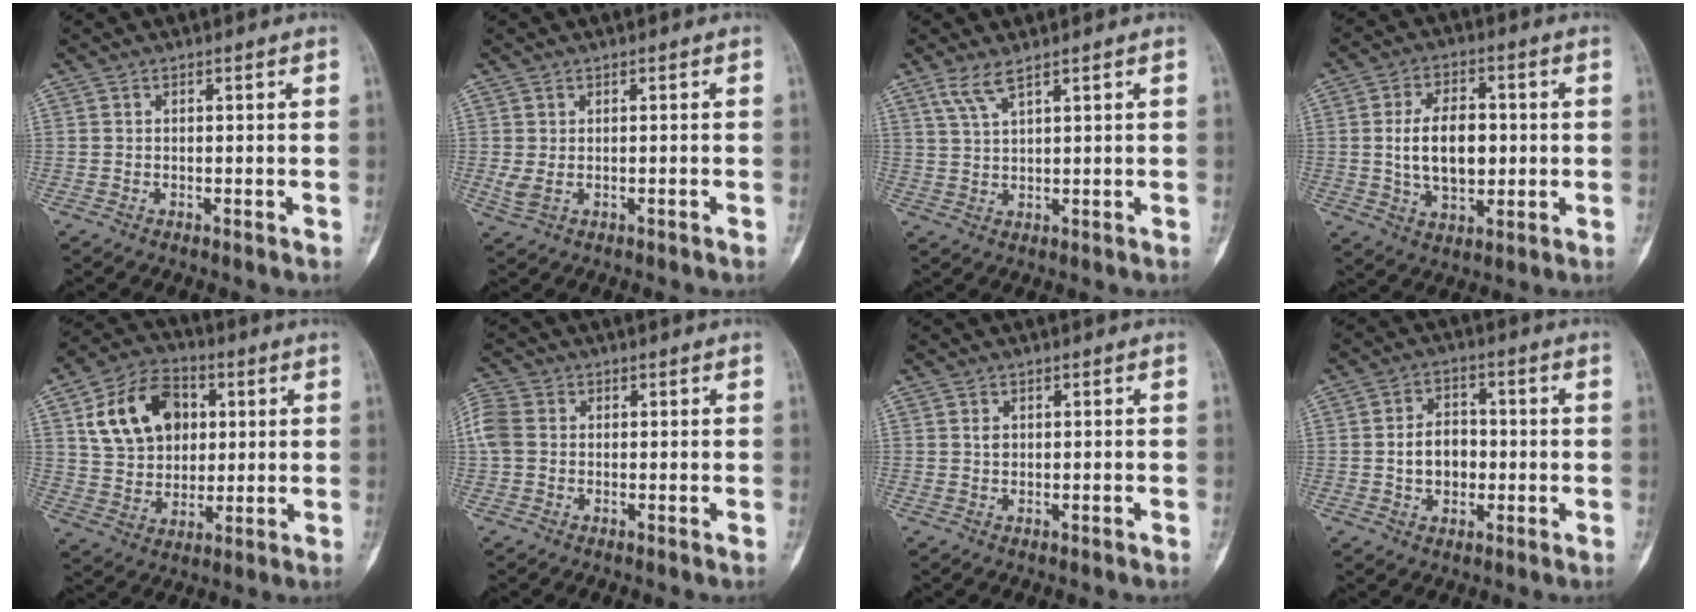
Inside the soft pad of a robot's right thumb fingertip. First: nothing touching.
{"total": 2.5, "force": [-0.4, 1.3, 2.1], "torque": [-0.053, 0.005, 0.002]}
{"total": 4.1, "force": [2.8, 0.7, 2.9], "torque": [-0.071, -0.007, 0.066]}
{"total": 11.6, "force": [0.2, 7.1, 9.2], "torque": [-0.141, 0.005, 0.009]}
{"total": 15.6, "force": [4.4, 11.6, 9.6], "torque": [-0.133, 0.003, 0.077]}
{"total": 5.4, "force": [0.1, 4.2, 3.3], "torque": [-0.087, 0.013, -0.005]}
{"total": 1.1, "force": [0.1, 0.7, 0.7], "torque": [-0.012, 0.001, 0.003]}
{"total": 7.5, "force": [-0.7, 5.5, 4.9], "torque": [-0.061, 0.017, -0.015]}